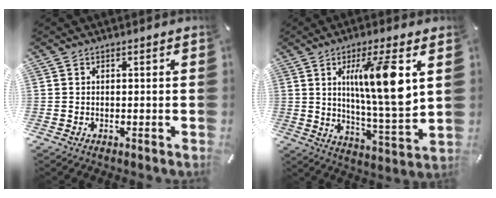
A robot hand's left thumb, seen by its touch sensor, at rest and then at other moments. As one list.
[{"total": 15.0, "force": [5.2, 2.3, 13.8], "torque": [-0.237, -0.020, 0.075]}]